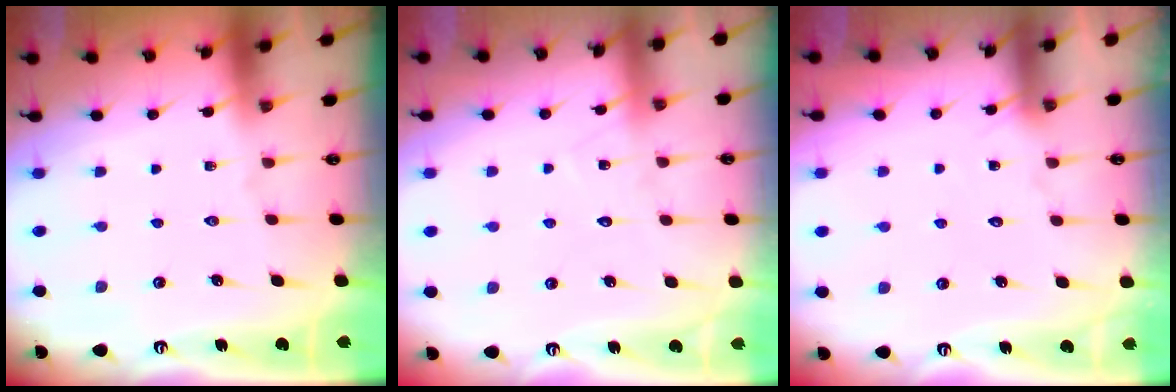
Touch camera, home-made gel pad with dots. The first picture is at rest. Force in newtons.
{"total": 7.8, "press": 7.8, "slide": 0.5}
{"total": 3.4, "press": 3.4, "slide": 0.3}